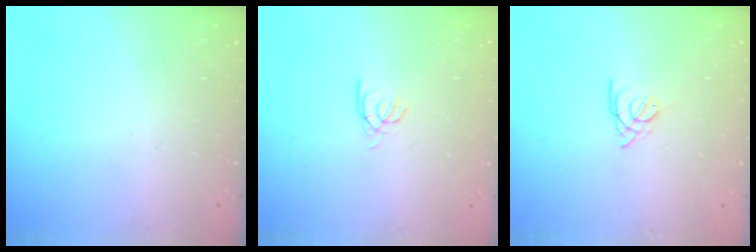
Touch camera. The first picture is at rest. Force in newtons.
{"total": 2.5, "press": 2.4, "slide": 0.3}
{"total": 2.7, "press": 2.6, "slide": 0.5}